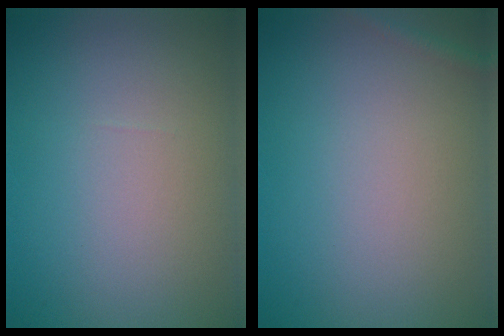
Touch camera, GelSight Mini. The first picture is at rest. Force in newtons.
{"total": 0.8, "press": 0.8, "slide": 0.1}